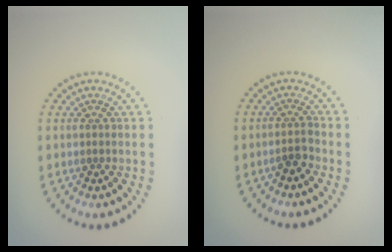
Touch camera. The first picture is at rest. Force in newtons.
{"total": 1.6, "press": 1.2, "slide": 1.0}